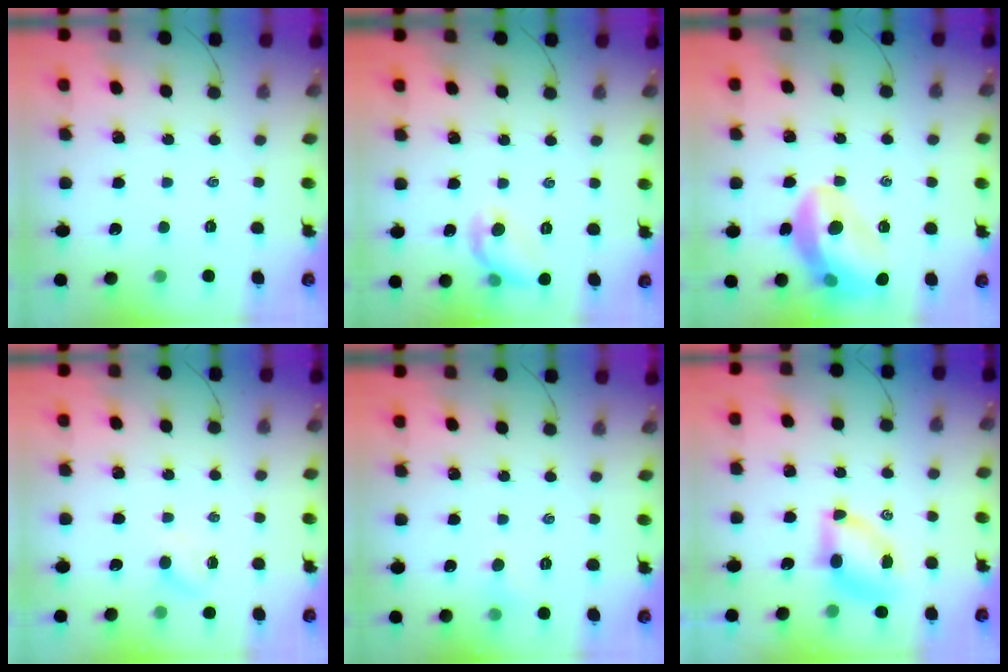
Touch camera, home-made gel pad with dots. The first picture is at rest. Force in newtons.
{"total": 8.5, "press": 8.5, "slide": 1.0}
{"total": 15.2, "press": 15.0, "slide": 2.3}
{"total": 2.1, "press": 2.0, "slide": 0.7}
{"total": 4.1, "press": 3.9, "slide": 1.3}
{"total": 6.9, "press": 6.8, "slide": 0.6}